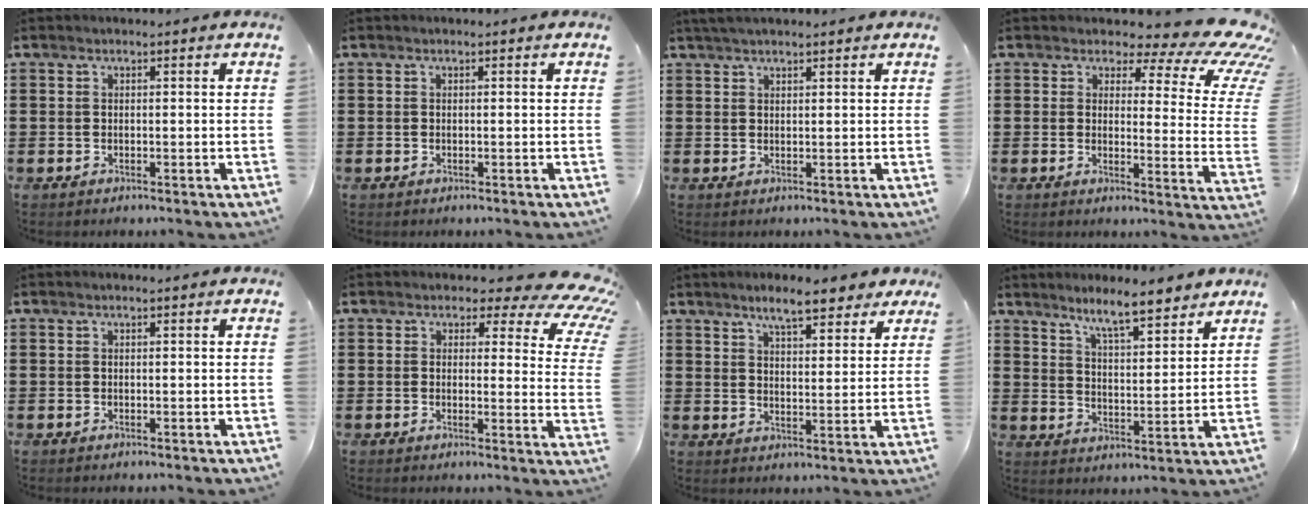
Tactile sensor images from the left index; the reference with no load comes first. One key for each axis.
{"total": 0.0}
{"total": 1.8, "fx": 1.6, "fy": 0.2, "fz": 0.8, "tx": -0.018, "ty": 0.002, "tz": 0.031}
{"total": 6.7, "fx": 4.1, "fy": 2.5, "fz": 4.6, "tx": -0.073, "ty": -0.035, "tz": 0.067}
{"total": 0.0}
{"total": 4.0, "fx": 2.6, "fy": 2.0, "fz": 2.2, "tx": -0.036, "ty": -0.021, "tz": 0.037}
{"total": 6.8, "fx": 5.7, "fy": 1.6, "fz": 3.4, "tx": -0.065, "ty": -0.011, "tz": 0.100}
{"total": 6.9, "fx": 6.2, "fy": 0.5, "fz": 3.0, "tx": -0.071, "ty": -0.028, "tz": 0.109}